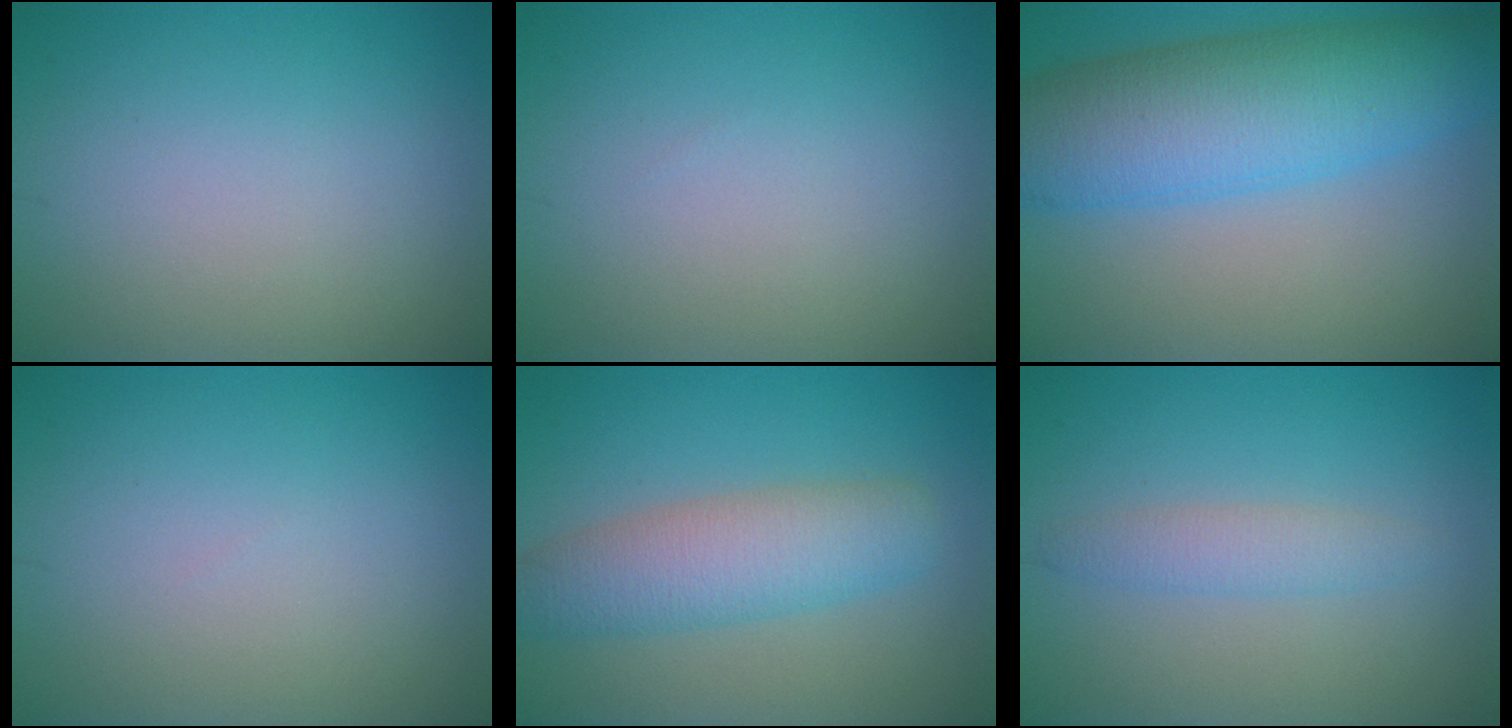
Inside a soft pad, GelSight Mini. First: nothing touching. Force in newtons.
{"total": 0.0}
{"total": 10.3, "press": 10.3, "slide": 0.2}
{"total": 0.0}
{"total": 5.5, "press": 5.5, "slide": 0.1}
{"total": 2.0, "press": 2.0, "slide": 0.1}